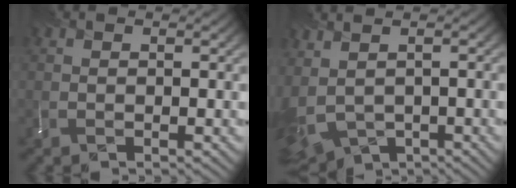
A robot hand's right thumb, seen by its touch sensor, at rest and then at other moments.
{"total": 9.1, "force": [-0.3, 6.0, 6.8], "torque": [-0.163, -0.025, 0.028]}